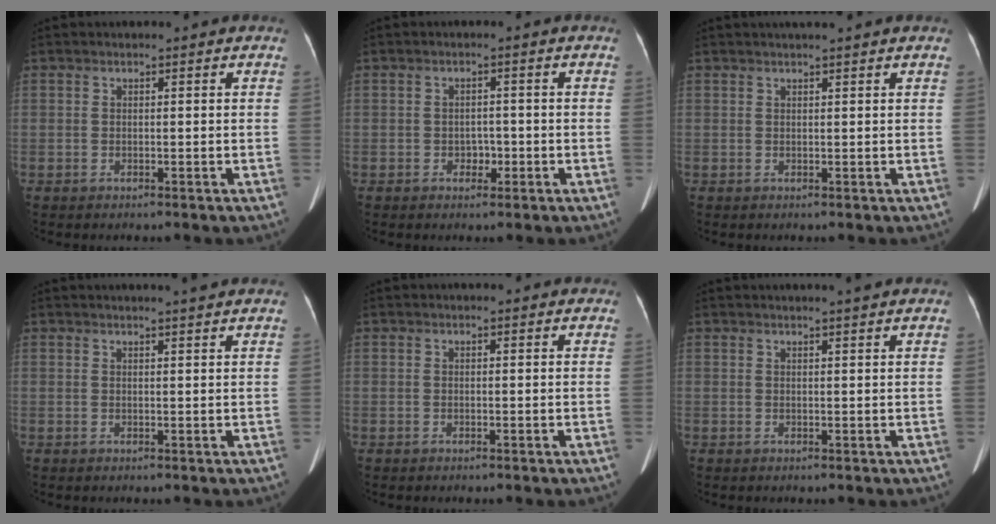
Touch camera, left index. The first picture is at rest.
{"total": 1.9, "force": [-0.8, 1.5, 1.0], "torque": [-0.011, 0.006, -0.008]}
{"total": 3.9, "force": [3.3, 0.0, 2.0], "torque": [-0.022, 0.029, 0.043]}
{"total": 4.9, "force": [4.4, -0.3, 2.1], "torque": [-0.029, 0.014, 0.049]}
{"total": 2.7, "force": [2.2, 0.8, 1.2], "torque": [-0.010, 0.018, 0.022]}
{"total": 4.2, "force": [3.7, -0.4, 1.9], "torque": [-0.026, 0.014, 0.043]}